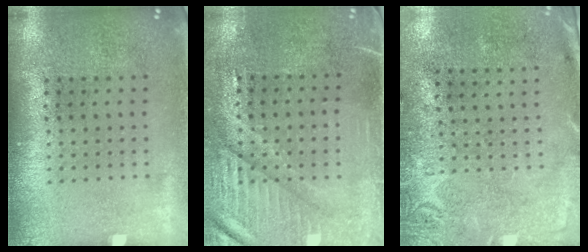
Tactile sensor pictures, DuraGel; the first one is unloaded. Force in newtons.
{"total": 3.5, "press": 3.2, "slide": 1.6}
{"total": 2.8, "press": 2.2, "slide": 1.8}